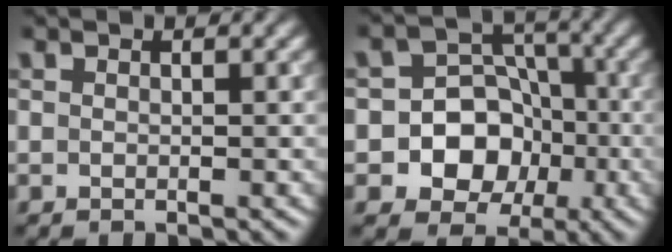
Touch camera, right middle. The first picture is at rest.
{"total": 8.0, "force": [-2.4, 7.1, 3.0], "torque": [-0.035, 0.018, -0.069]}